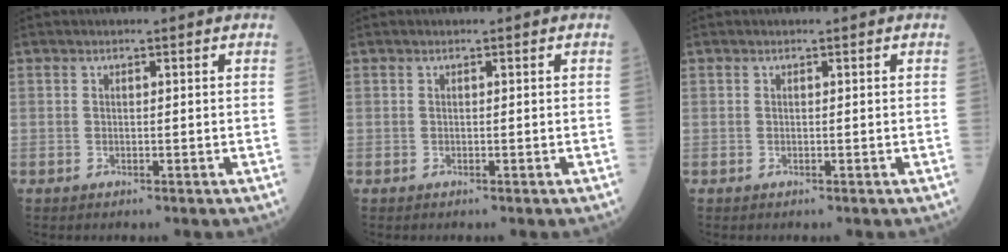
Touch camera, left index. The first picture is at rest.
{"total": 0.0}
{"total": 0.0}